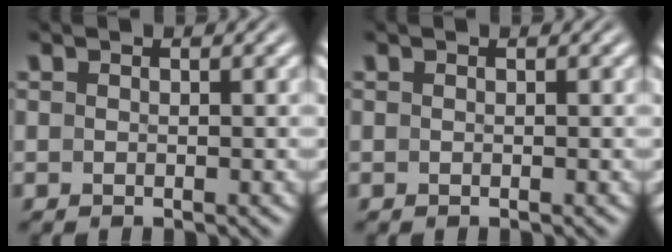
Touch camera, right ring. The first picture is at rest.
{"total": 0.0}